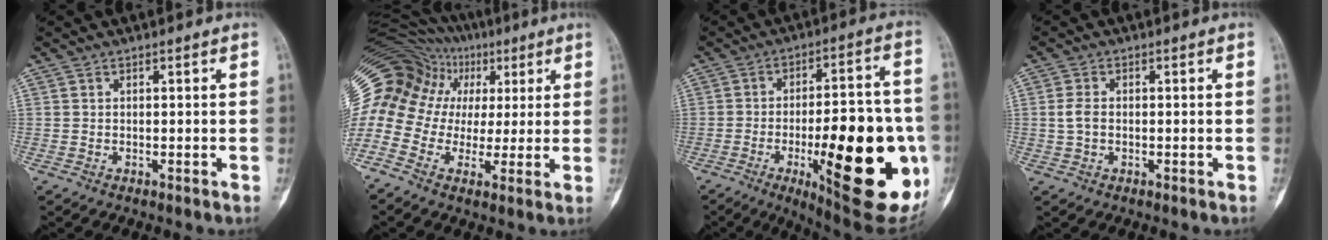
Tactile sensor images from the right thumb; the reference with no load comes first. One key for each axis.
{"total": 18.7, "fx": 2.6, "fy": 16.0, "fz": 9.2, "tx": -0.190, "ty": 0.079, "tz": 0.051}
{"total": 28.8, "fx": -7.2, "fy": 9.5, "fz": 26.2, "tx": -0.304, "ty": 0.001, "tz": -0.082}
{"total": 2.9, "fx": 0.0, "fy": 2.0, "fz": 2.2, "tx": -0.047, "ty": 0.006, "tz": -0.003}